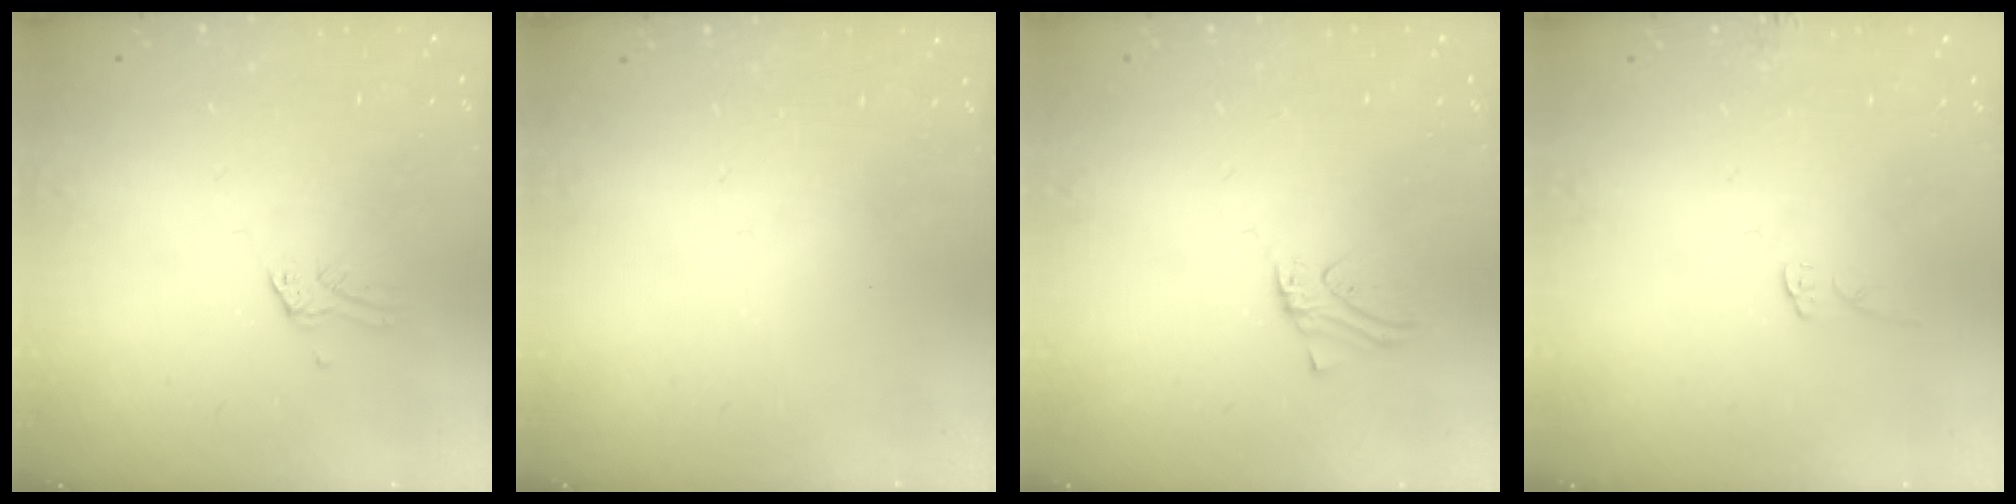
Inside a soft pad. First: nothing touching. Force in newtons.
{"total": 0.0}
{"total": 0.0}
{"total": 5.5, "press": 5.5, "slide": 0.4}